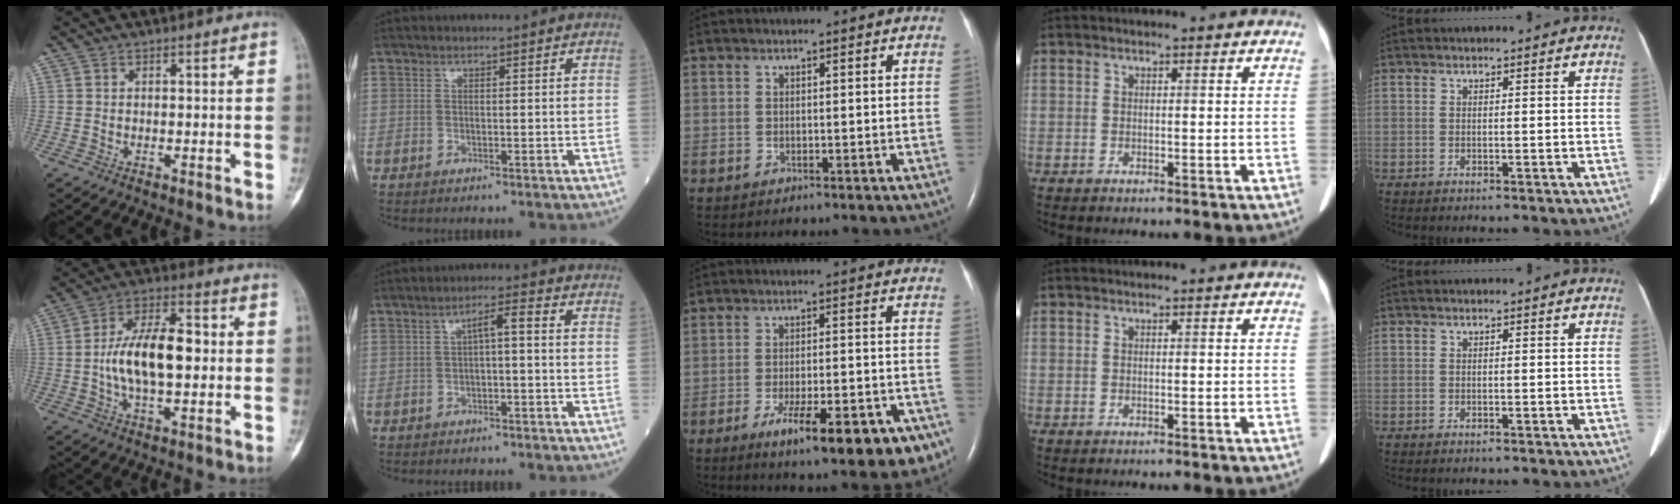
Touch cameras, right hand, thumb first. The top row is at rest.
{"thumb": {"total": 14.0, "force": [-0.1, 6.8, 12.3], "torque": [-0.212, 0.021, -0.006]}, "index": {"total": 3.0, "force": [0.0, 0.5, 2.9], "torque": [-0.046, 0.013, 0.001]}, "middle": {"total": 13.7, "force": [-8.2, 3.6, 10.4], "torque": [-0.104, 0.000, -0.112]}}